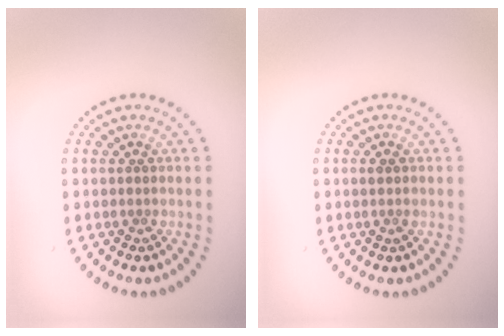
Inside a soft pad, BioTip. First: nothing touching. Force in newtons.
{"total": 0.8, "press": 0.7, "slide": 0.3}